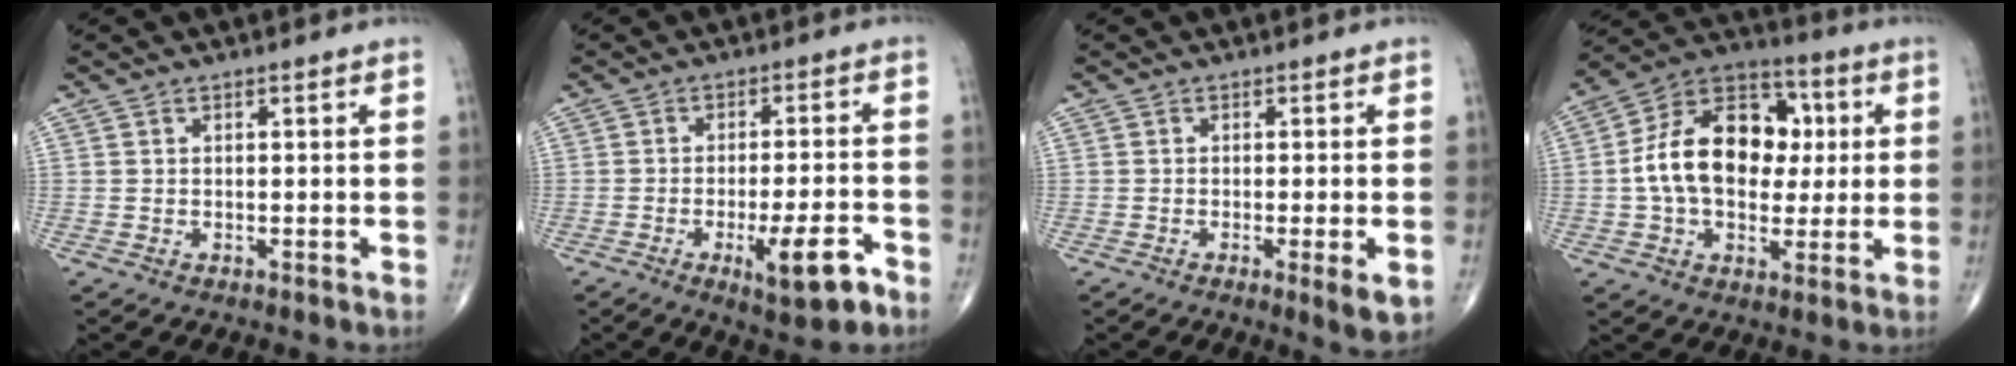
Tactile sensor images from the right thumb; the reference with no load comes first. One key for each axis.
{"total": 9.2, "fx": -4.4, "fy": 2.2, "fz": 7.8, "tx": -0.118, "ty": 0.017, "tz": -0.057}
{"total": 4.4, "fx": -1.2, "fy": 0.7, "fz": 4.1, "tx": -0.060, "ty": -0.011, "tz": -0.019}
{"total": 19.2, "fx": 1.4, "fy": 13.1, "fz": 13.9, "tx": -0.198, "ty": 0.026, "tz": 0.015}